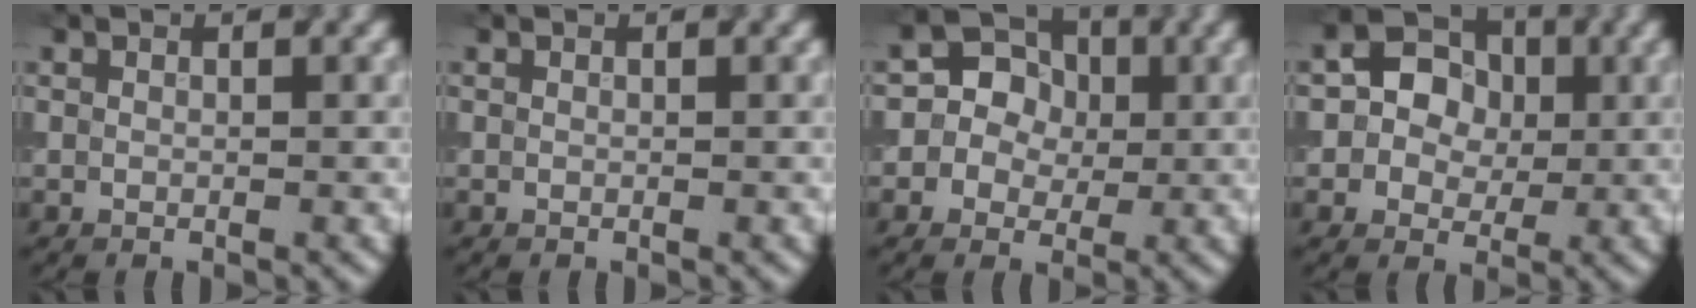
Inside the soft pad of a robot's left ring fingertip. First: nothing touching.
{"total": 0.0}
{"total": 5.5, "force": [1.0, 5.0, 2.0], "torque": [-0.018, 0.020, 0.001]}
{"total": 3.8, "force": [0.3, 3.1, 2.0], "torque": [-0.022, -0.006, -0.011]}